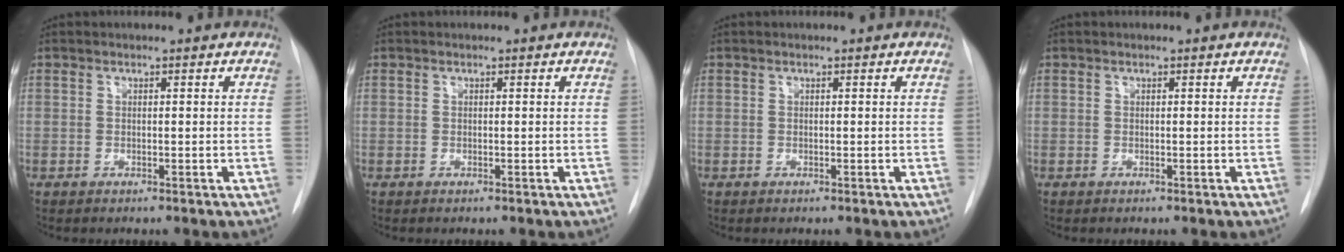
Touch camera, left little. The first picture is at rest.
{"total": 0.0}
{"total": 0.0}
{"total": 0.0}